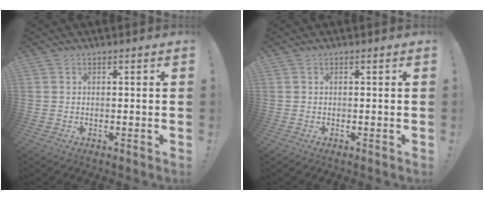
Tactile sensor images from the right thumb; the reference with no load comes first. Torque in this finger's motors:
{"motor_torque": [0.08, -0.01, 0.25, 0.09, 0.06]}